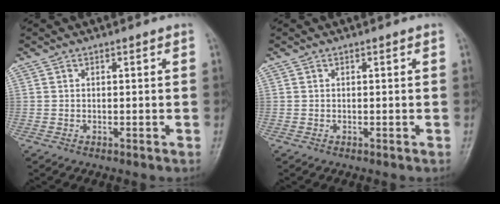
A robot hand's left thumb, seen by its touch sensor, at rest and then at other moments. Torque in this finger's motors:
{"motor_torque": [-0.01, 0.01, -0.01, -0.01, 0.00]}